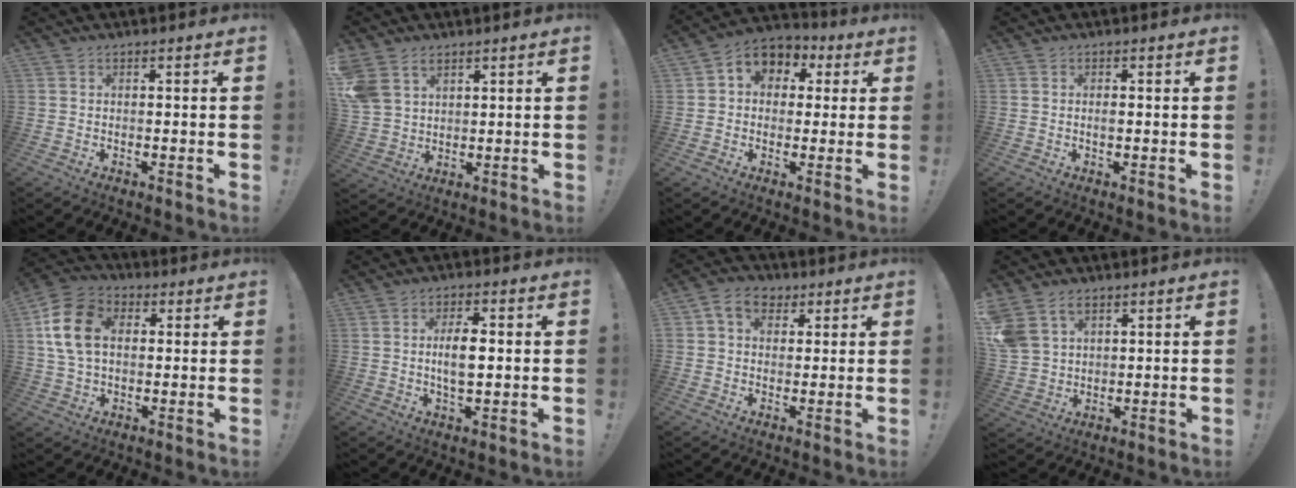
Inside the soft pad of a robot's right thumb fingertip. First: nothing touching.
{"total": 7.0, "force": [4.2, 4.8, 2.9], "torque": [-0.055, -0.020, 0.084]}
{"total": 7.4, "force": [1.5, 6.3, 3.4], "torque": [-0.051, -0.001, 0.035]}
{"total": 0.9, "force": [-0.2, 0.4, 0.7], "torque": [-0.013, 0.002, -0.006]}
{"total": 14.8, "force": [2.8, 10.5, 10.0], "torque": [-0.190, 0.007, 0.057]}
{"total": 7.4, "force": [0.3, 3.3, 6.6], "torque": [-0.120, -0.005, -0.006]}
{"total": 7.3, "force": [3.0, 5.6, 3.6], "torque": [-0.056, -0.004, 0.058]}
{"total": 7.3, "force": [4.2, 5.0, 3.2], "torque": [-0.061, -0.020, 0.085]}